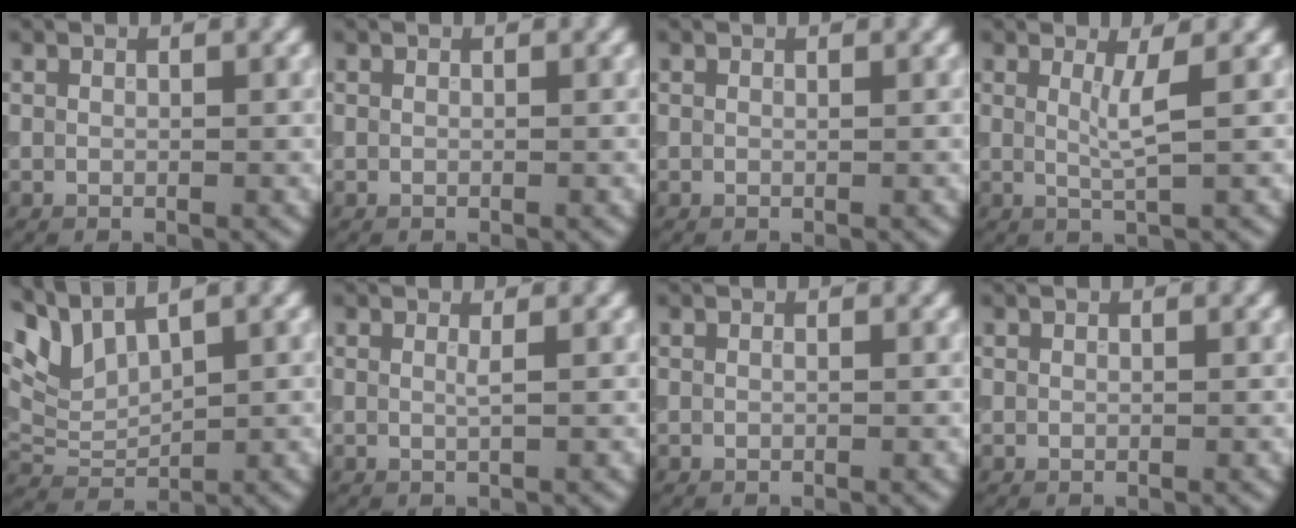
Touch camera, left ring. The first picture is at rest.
{"total": 0.0}
{"total": 0.0}
{"total": 2.2, "force": [0.5, 0.4, 2.1], "torque": [-0.039, -0.006, 0.006]}
{"total": 3.9, "force": [3.1, 1.2, 2.0], "torque": [-0.052, 0.003, 0.063]}
{"total": 0.8, "force": [0.2, 0.2, 0.7], "torque": [-0.008, -0.002, 0.000]}
{"total": 0.0}
{"total": 0.0}